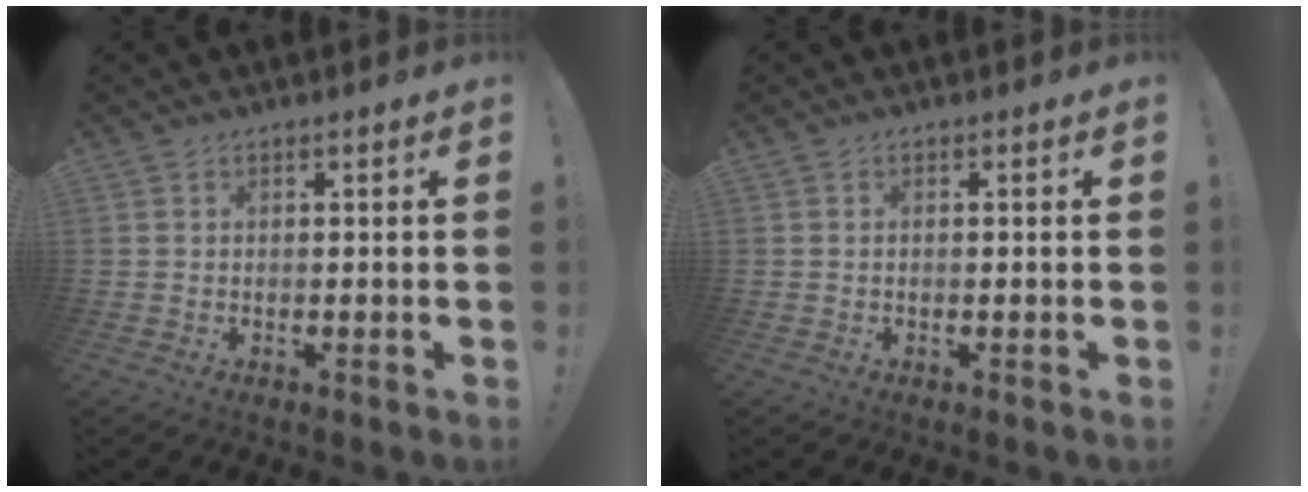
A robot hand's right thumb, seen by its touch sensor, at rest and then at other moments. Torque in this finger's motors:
{"motor_torque": [0.13, -0.01, 0.01, -0.29, 0.00]}